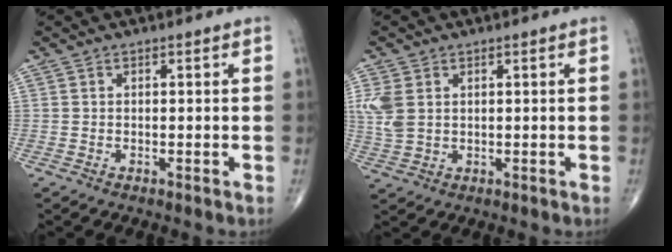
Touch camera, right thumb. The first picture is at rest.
{"total": 5.7, "force": [1.3, 3.9, 3.9], "torque": [-0.103, 0.003, 0.035]}